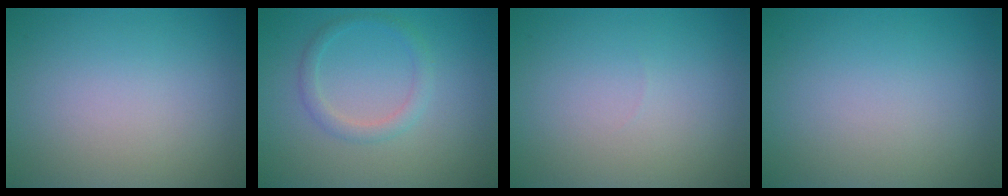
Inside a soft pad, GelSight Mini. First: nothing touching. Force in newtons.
{"total": 1.7, "press": 1.7, "slide": 0.0}
{"total": 0.0}
{"total": 0.0}